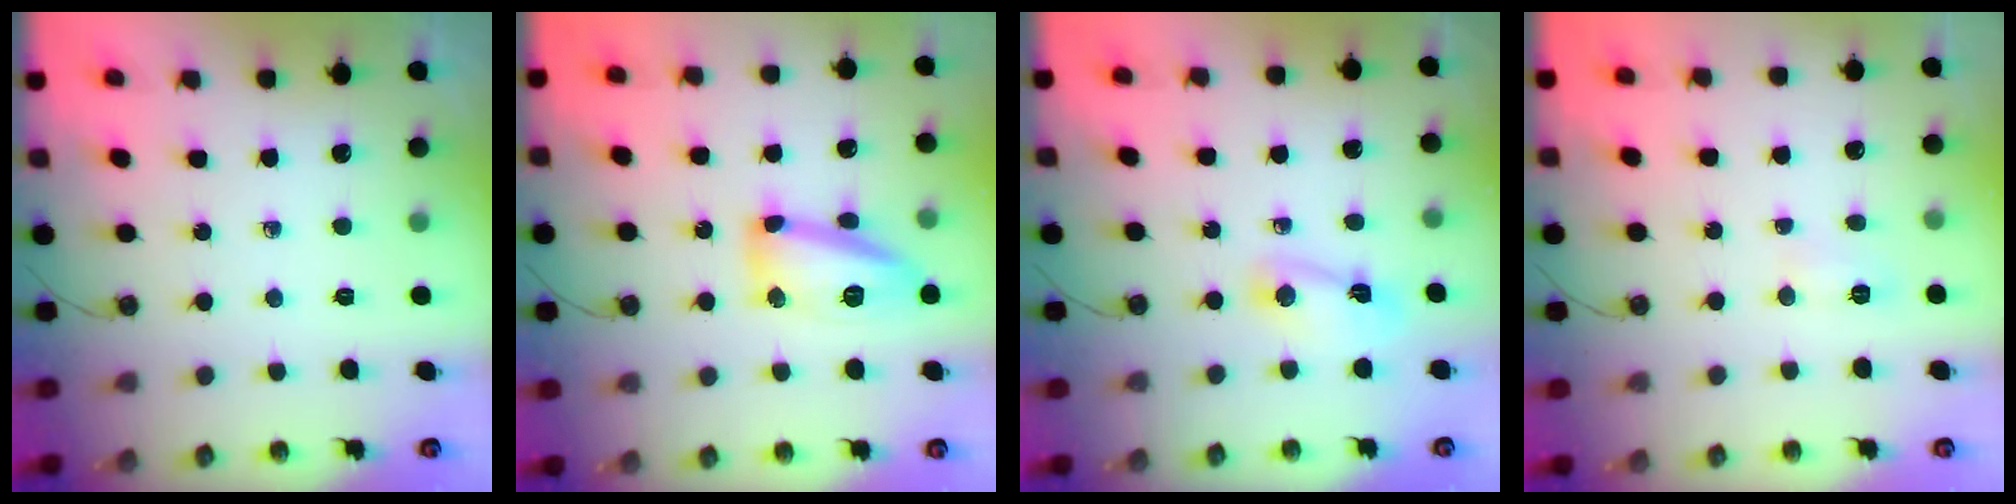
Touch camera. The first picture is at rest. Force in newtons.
{"total": 13.2, "press": 13.2, "slide": 1.3}
{"total": 3.9, "press": 3.8, "slide": 0.6}
{"total": 5.6, "press": 4.9, "slide": 2.7}